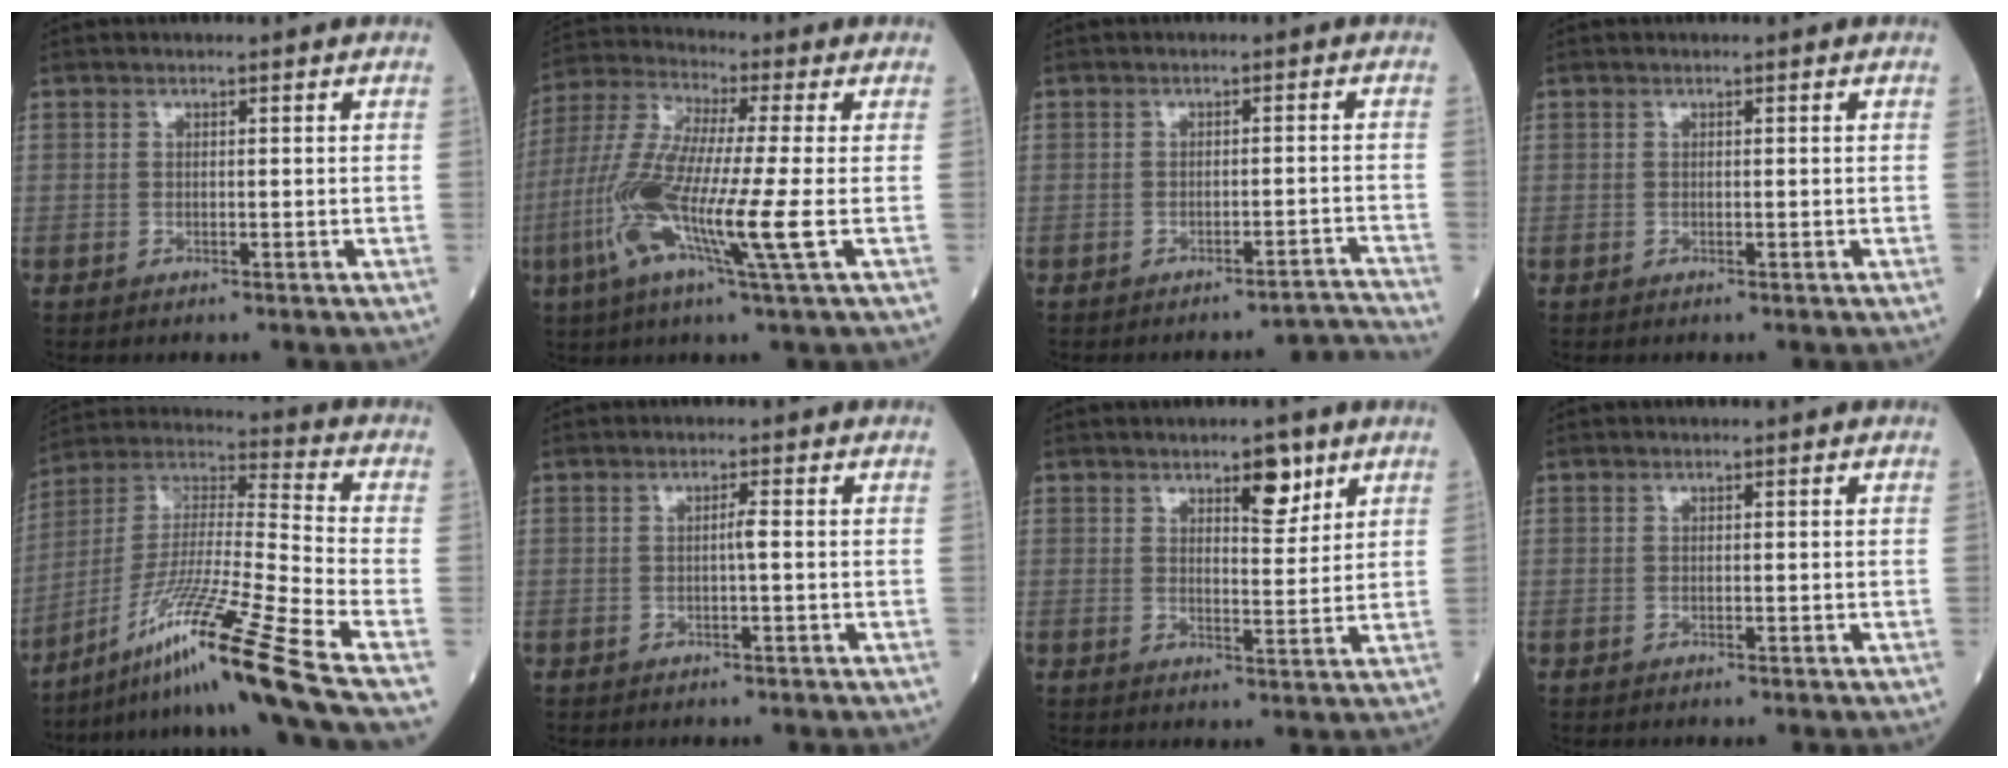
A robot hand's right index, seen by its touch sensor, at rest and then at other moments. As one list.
[{"total": 14.8, "force": [-3.6, -0.3, 14.3], "torque": [-0.299, -0.020, -0.082]}, {"total": 5.1, "force": [-4.7, -1.9, -0.5], "torque": [0.025, 0.006, -0.058]}, {"total": 0.0}, {"total": 20.2, "force": [-13.5, -3.4, 14.5], "torque": [-0.290, -0.021, -0.247]}, {"total": 1.2, "force": [-0.1, -0.2, 1.2], "torque": [-0.021, 0.000, -0.003]}, {"total": 4.9, "force": [3.1, 1.5, 3.5], "torque": [-0.051, -0.003, 0.047]}, {"total": 0.0}]